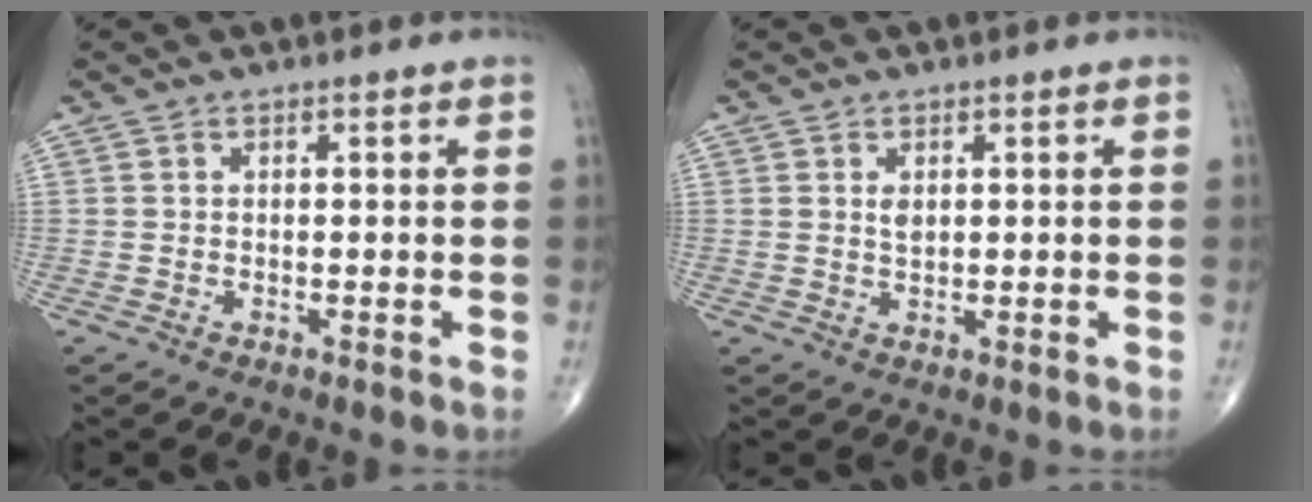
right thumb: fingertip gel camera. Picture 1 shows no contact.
{"total": 1.7, "force": [0.5, 0.9, 1.3], "torque": [-0.017, -0.004, 0.011]}